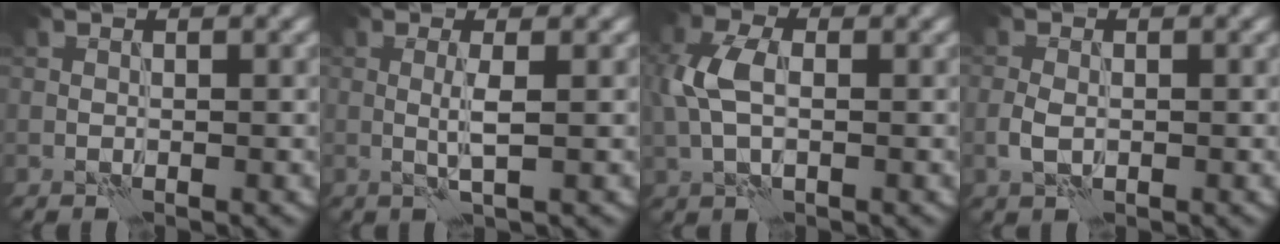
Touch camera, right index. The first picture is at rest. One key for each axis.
{"total": 1.7, "fx": 0.4, "fy": 0.1, "fz": 1.6, "tx": -0.036, "ty": -0.003, "tz": 0.004}
{"total": 4.1, "fx": 0.5, "fy": 2.6, "fz": 3.2, "tx": -0.081, "ty": 0.007, "tz": 0.004}
{"total": 1.6, "fx": -0.2, "fy": 1.2, "fz": 1.1, "tx": -0.030, "ty": -0.003, "tz": -0.008}